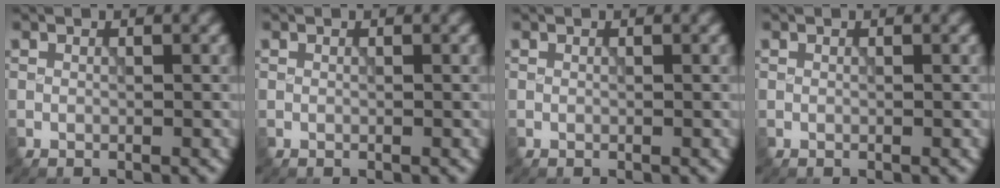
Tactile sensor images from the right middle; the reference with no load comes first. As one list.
[{"total": 0.0}, {"total": 0.0}, {"total": 0.0}]